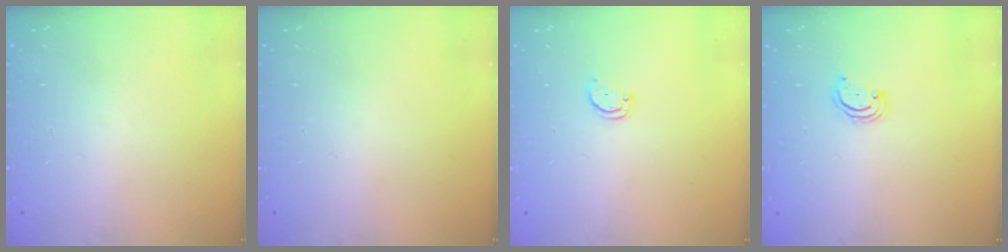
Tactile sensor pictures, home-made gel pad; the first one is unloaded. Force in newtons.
{"total": 0.0}
{"total": 2.3, "press": 2.3, "slide": 0.4}
{"total": 2.3, "press": 2.2, "slide": 0.2}